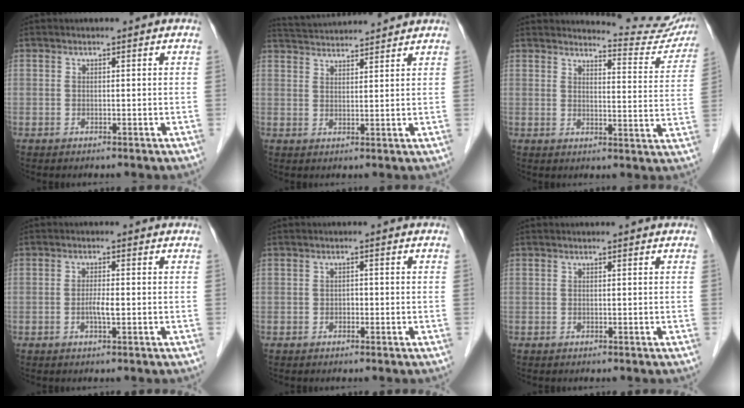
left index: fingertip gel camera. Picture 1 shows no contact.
{"total": 9.0, "force": [8.7, 0.0, 2.1], "torque": [-0.045, 0.032, 0.137]}
{"total": 11.4, "force": [11.4, 0.7, 0.4], "torque": [0.005, -0.065, 0.117]}
{"total": 2.0, "force": [-0.5, 0.3, 1.9], "torque": [-0.037, -0.001, -0.010]}
{"total": 0.8, "force": [-0.4, 0.5, 0.4], "torque": [-0.004, 0.002, -0.008]}
{"total": 0.0}